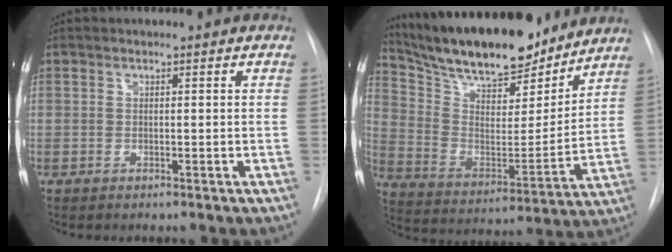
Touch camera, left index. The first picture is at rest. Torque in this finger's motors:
{"motor_torque": [0.33, -0.75, 0.77, 0.10]}